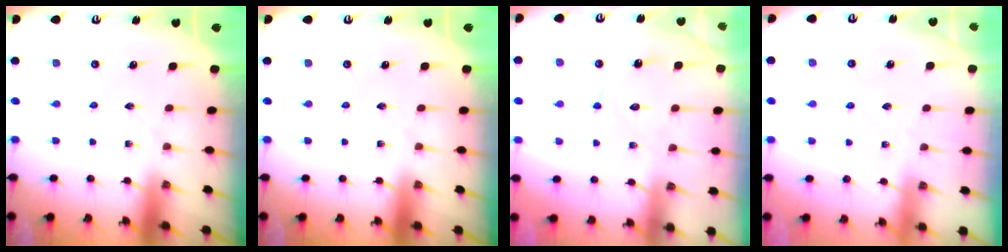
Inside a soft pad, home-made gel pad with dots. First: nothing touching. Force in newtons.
{"total": 0.0}
{"total": 8.9, "press": 8.8, "slide": 0.7}
{"total": 2.7, "press": 2.6, "slide": 0.5}